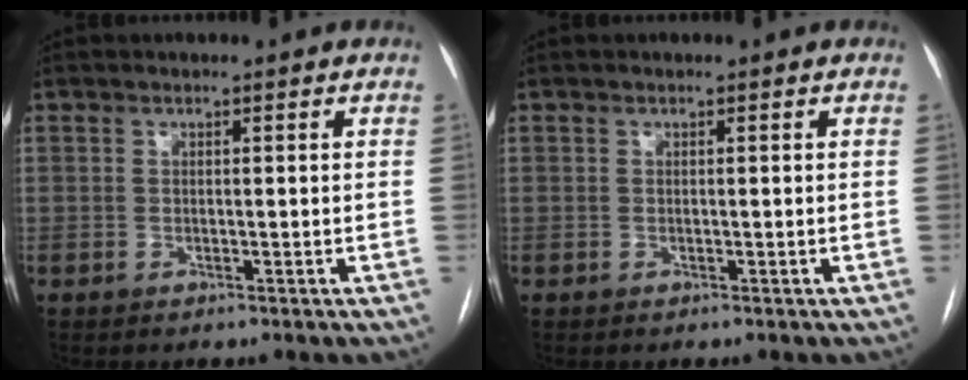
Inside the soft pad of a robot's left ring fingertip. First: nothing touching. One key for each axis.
{"total": 0.0}